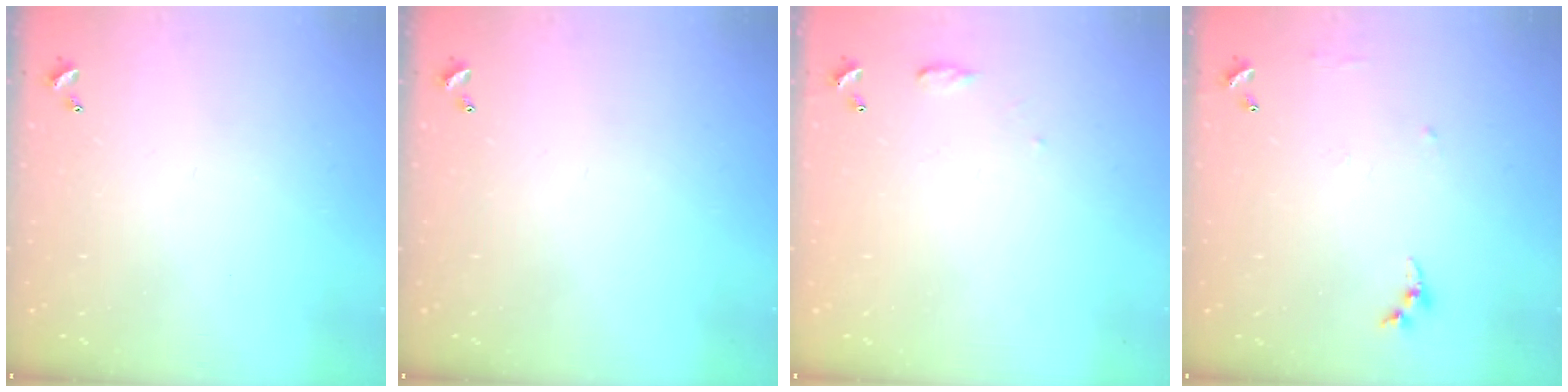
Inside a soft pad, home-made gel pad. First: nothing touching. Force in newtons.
{"total": 0.0}
{"total": 5.9, "press": 5.8, "slide": 0.7}
{"total": 6.5, "press": 6.5, "slide": 0.8}